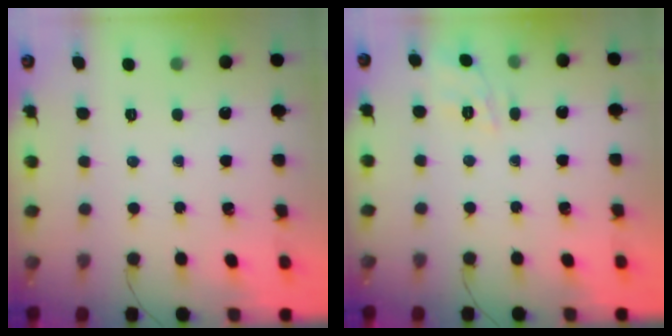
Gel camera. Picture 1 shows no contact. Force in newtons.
{"total": 3.7, "press": 3.5, "slide": 1.4}